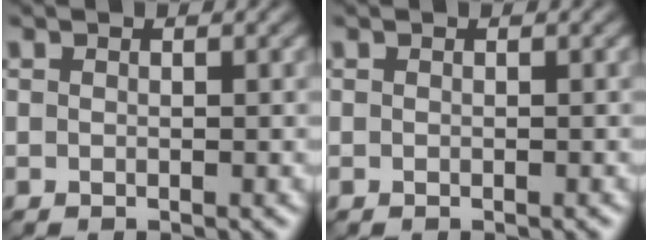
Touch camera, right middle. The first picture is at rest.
{"total": 0.0}